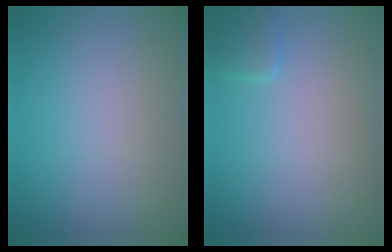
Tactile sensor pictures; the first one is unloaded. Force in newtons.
{"total": 1.3, "press": 1.3, "slide": 0.1}